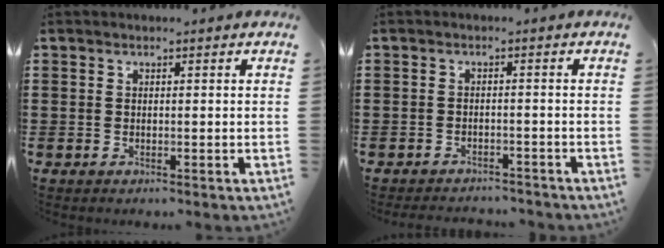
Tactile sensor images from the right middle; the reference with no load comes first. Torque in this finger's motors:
{"motor_torque": [0.01, -0.01, 0.01, 0.05]}